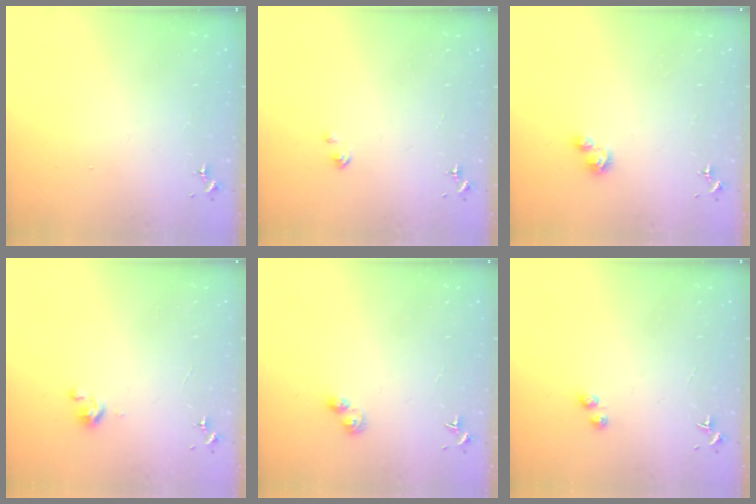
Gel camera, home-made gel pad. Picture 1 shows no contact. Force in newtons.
{"total": 1.9, "press": 1.9, "slide": 0.2}
{"total": 2.3, "press": 2.3, "slide": 0.4}
{"total": 4.0, "press": 4.0, "slide": 0.2}
{"total": 3.1, "press": 3.1, "slide": 0.4}
{"total": 3.0, "press": 2.9, "slide": 0.7}